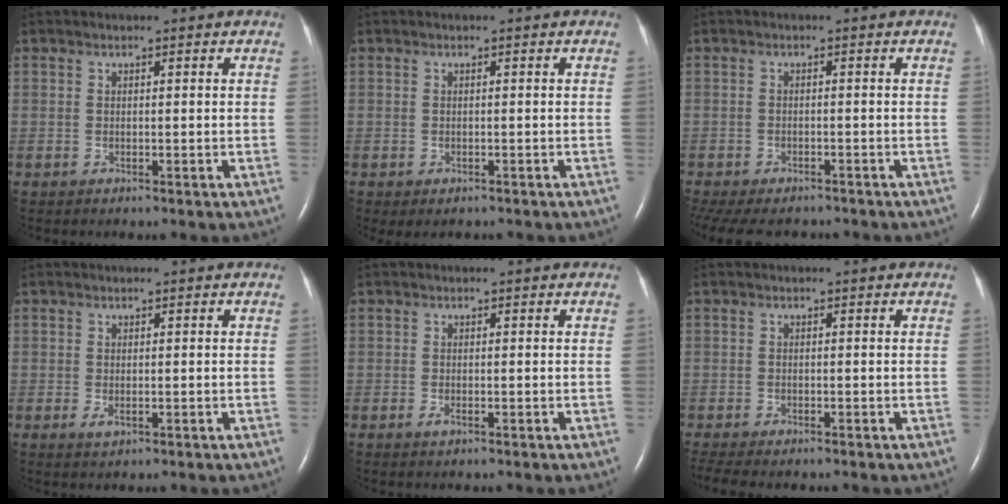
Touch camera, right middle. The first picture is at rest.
{"total": 1.9, "force": [-1.4, 0.9, 0.9], "torque": [-0.013, -0.004, -0.014]}
{"total": 12.8, "force": [-10.5, 5.1, 5.3], "torque": [-0.133, -0.017, -0.135]}
{"total": 1.3, "force": [-0.4, 0.5, 1.2], "torque": [-0.025, -0.005, -0.005]}
{"total": 0.8, "force": [-0.4, 0.1, 0.6], "torque": [-0.017, -0.002, -0.007]}
{"total": 6.4, "force": [-5.3, 1.6, 3.2], "torque": [-0.054, -0.008, -0.078]}